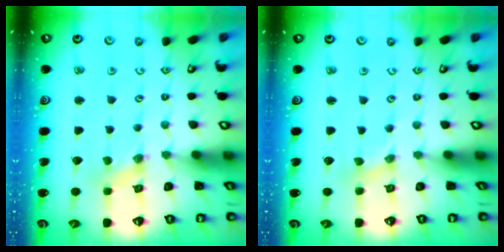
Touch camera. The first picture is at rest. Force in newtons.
{"total": 0.0}